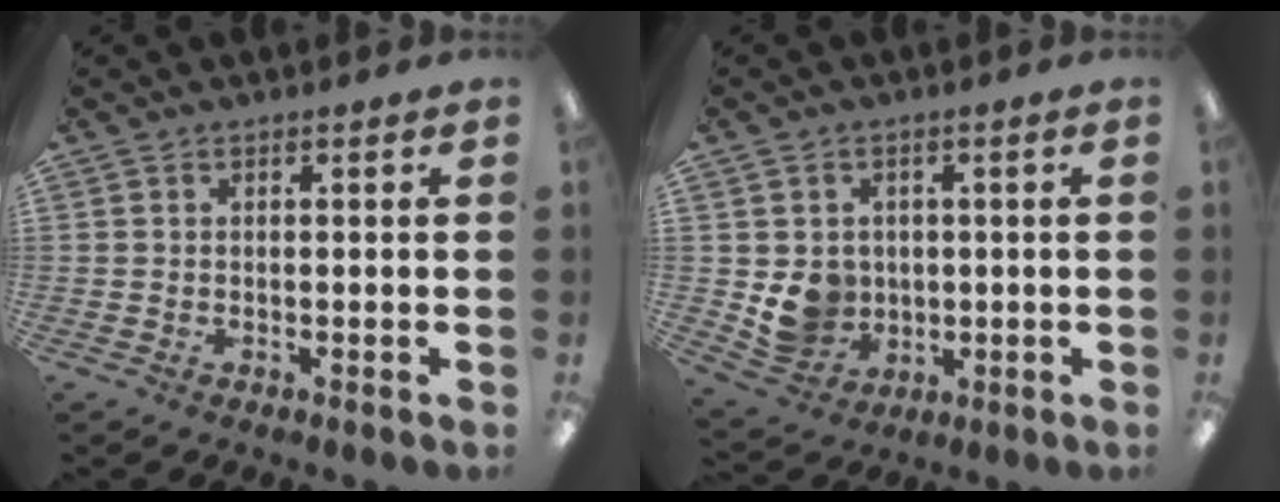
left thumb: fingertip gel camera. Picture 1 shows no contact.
{"total": 7.5, "force": [0.3, 7.1, 2.2], "torque": [-0.039, 0.000, 0.015]}